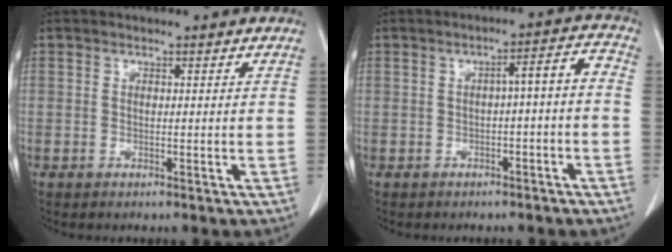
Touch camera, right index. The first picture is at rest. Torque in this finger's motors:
{"motor_torque": [0.46, -0.22, 0.20, 0.07]}